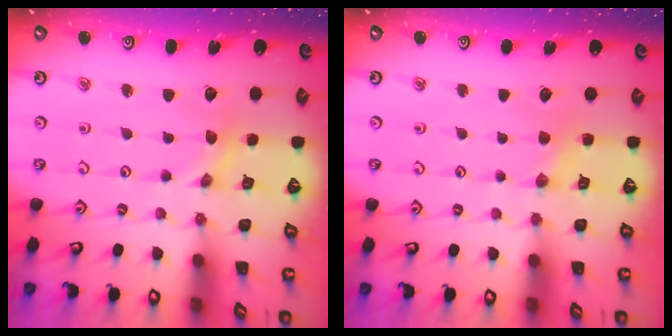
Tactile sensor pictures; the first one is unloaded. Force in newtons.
{"total": 2.8, "press": 2.7, "slide": 0.5}